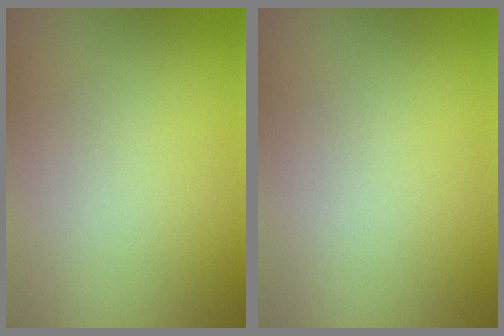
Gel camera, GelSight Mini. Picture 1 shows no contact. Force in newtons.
{"total": 0.0}